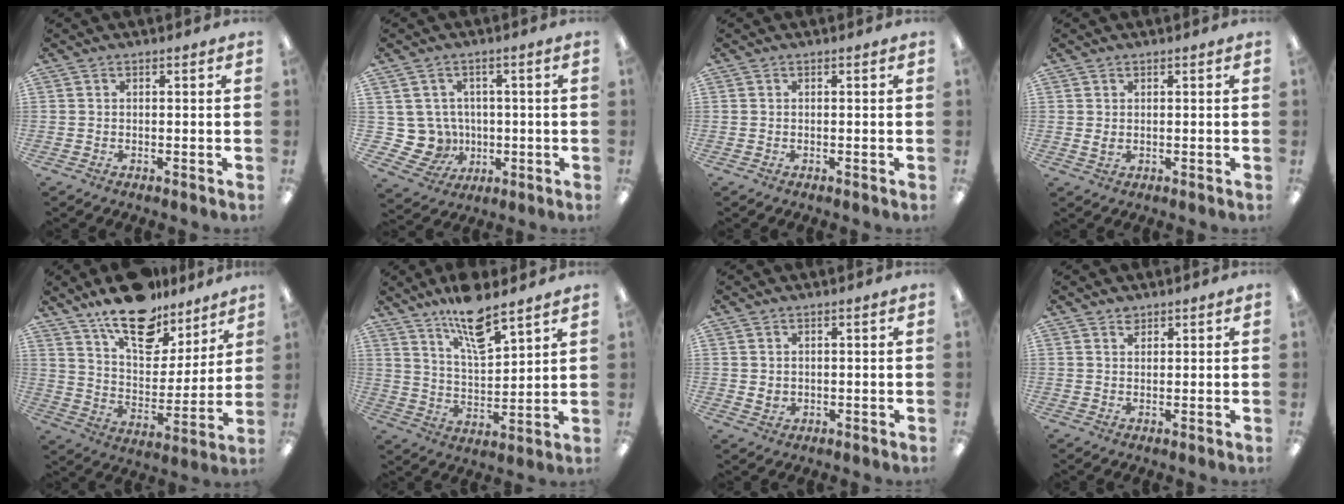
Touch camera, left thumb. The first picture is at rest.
{"total": 8.1, "force": [0.4, 7.9, 1.5], "torque": [-0.066, -0.010, 0.017]}
{"total": 0.0}
{"total": 1.5, "force": [0.5, 0.9, 1.1], "torque": [-0.015, -0.002, 0.007]}
{"total": 17.4, "force": [13.0, 8.2, 8.1], "torque": [-0.140, -0.082, 0.229]}
{"total": 12.5, "force": [9.9, 3.5, 6.8], "torque": [-0.119, -0.051, 0.172]}
{"total": 2.0, "force": [1.1, 1.6, 0.6], "torque": [-0.005, -0.002, 0.018]}
{"total": 2.0, "force": [1.6, 1.0, 0.4], "torque": [-0.002, -0.006, 0.030]}